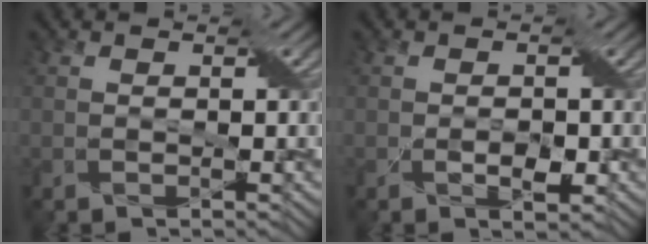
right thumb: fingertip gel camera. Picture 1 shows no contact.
{"total": 1.9, "force": [-0.6, 1.0, 1.5], "torque": [-0.024, -0.006, -0.006]}